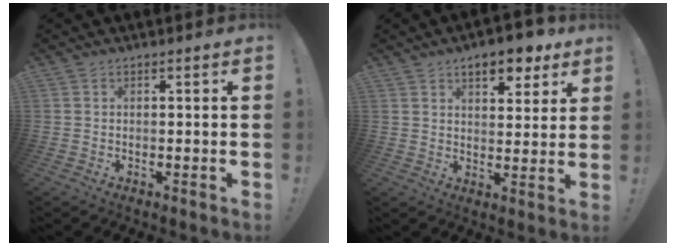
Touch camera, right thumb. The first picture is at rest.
{"total": 9.6, "force": [6.4, 4.1, 5.7], "torque": [-0.064, -0.036, 0.109]}